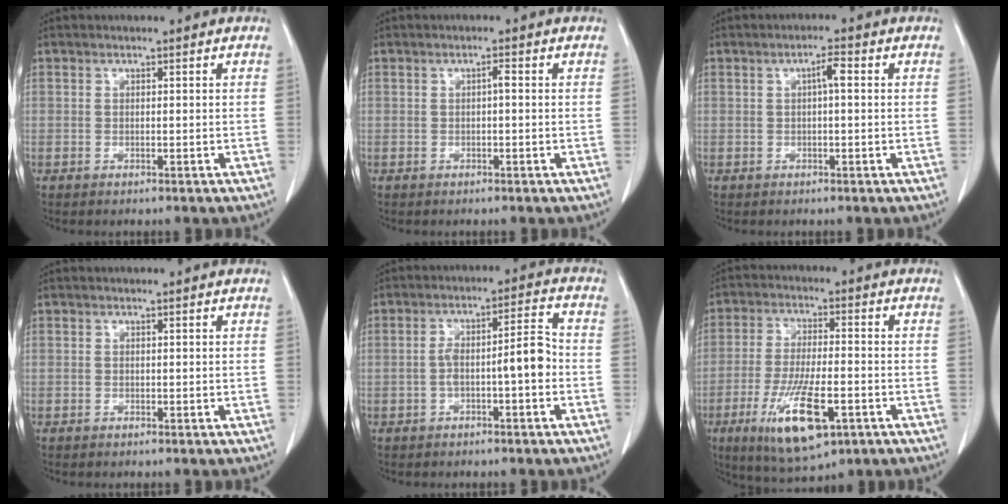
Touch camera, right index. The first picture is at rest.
{"total": 0.9, "force": [-0.1, 0.2, 0.9], "torque": [-0.015, 0.002, 0.000]}
{"total": 2.3, "force": [0.4, 0.3, 2.2], "torque": [-0.038, 0.005, 0.006]}
{"total": 0.0}
{"total": 6.4, "force": [-1.7, 1.0, 6.1], "torque": [-0.099, 0.031, -0.025]}
{"total": 12.9, "force": [-5.5, 3.3, 11.1], "torque": [-0.214, -0.023, -0.086]}